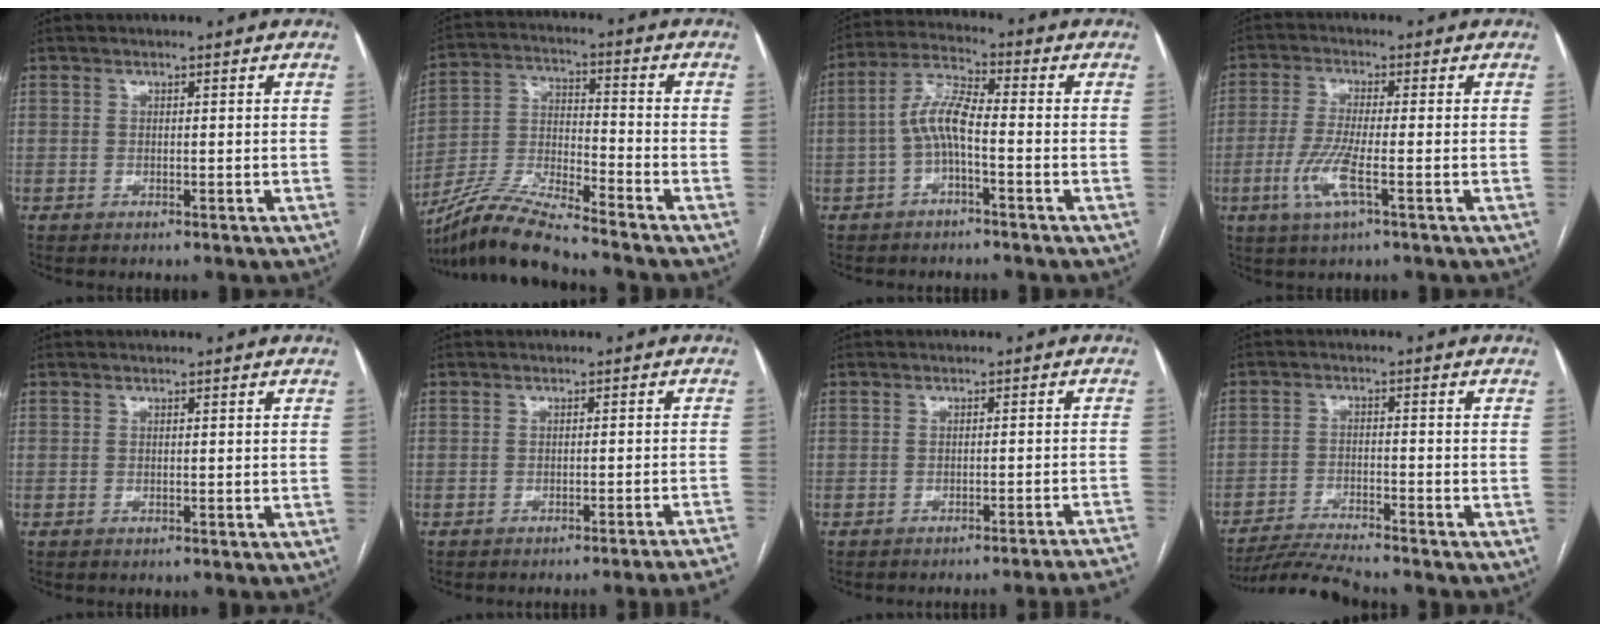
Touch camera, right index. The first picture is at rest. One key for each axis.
{"total": 11.4, "fx": -10.3, "fy": -0.4, "fz": 4.8, "tx": -0.100, "ty": -0.007, "tz": -0.195}
{"total": 6.5, "fx": -1.5, "fy": 1.5, "fz": 6.2, "tx": -0.128, "ty": 0.020, "tz": -0.033}
{"total": 6.6, "fx": -2.3, "fy": 0.4, "fz": 6.2, "tx": -0.131, "ty": -0.012, "tz": -0.047}
{"total": 0.0}
{"total": 12.6, "fx": -12.0, "fy": -2.6, "fz": 2.9, "tx": 0.006, "ty": -0.018, "tz": -0.132}
{"total": 13.9, "fx": -13.4, "fy": -2.5, "fz": 2.7, "tx": 0.015, "ty": -0.014, "tz": -0.147}
{"total": 6.2, "fx": -5.8, "fy": -0.4, "fz": 2.2, "tx": -0.038, "ty": -0.020, "tz": -0.102}